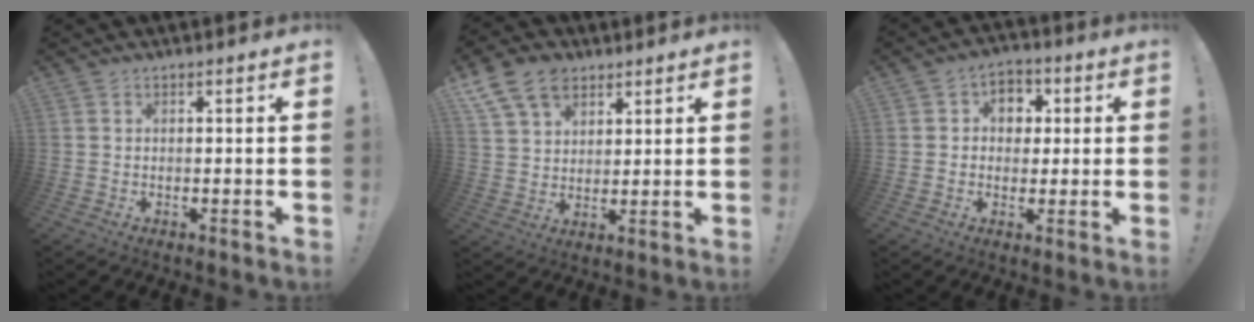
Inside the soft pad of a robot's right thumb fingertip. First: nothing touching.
{"total": 11.9, "force": [7.1, 8.1, 5.0], "torque": [-0.085, -0.034, 0.140]}
{"total": 7.2, "force": [1.1, 6.3, 3.2], "torque": [-0.036, 0.002, 0.022]}